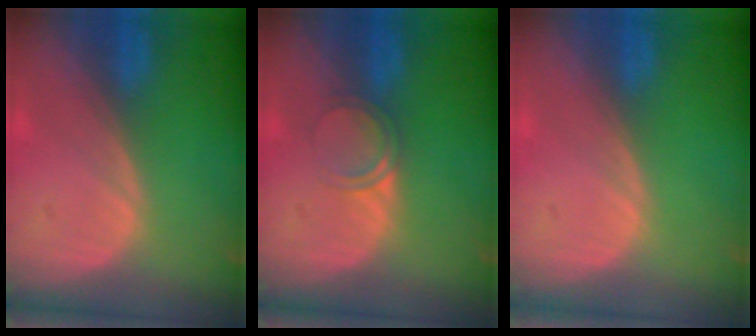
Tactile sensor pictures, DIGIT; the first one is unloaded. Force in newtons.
{"total": 2.4, "press": 2.4, "slide": 0.2}
{"total": 0.0}